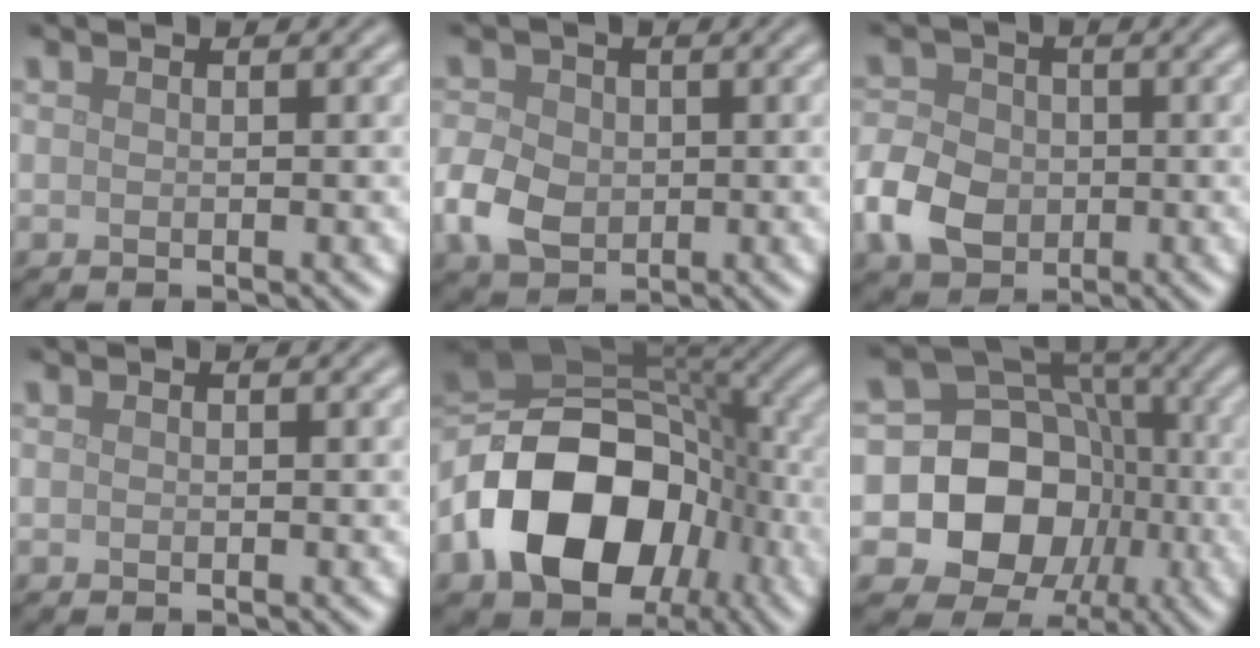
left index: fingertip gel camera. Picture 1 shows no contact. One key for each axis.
{"total": 4.6, "fx": -0.8, "fy": 3.6, "fz": 2.7, "tx": -0.059, "ty": 0.001, "tz": -0.023}
{"total": 5.6, "fx": -1.7, "fy": 4.4, "fz": 3.0, "tx": -0.067, "ty": 0.002, "tz": -0.046}
{"total": 0.0}
{"total": 15.2, "fx": -4.9, "fy": 10.6, "fz": 9.7, "tx": -0.177, "ty": -0.007, "tz": -0.097}
{"total": 14.8, "fx": -2.7, "fy": 13.1, "fz": 6.2, "tx": -0.114, "ty": 0.004, "tz": -0.068}